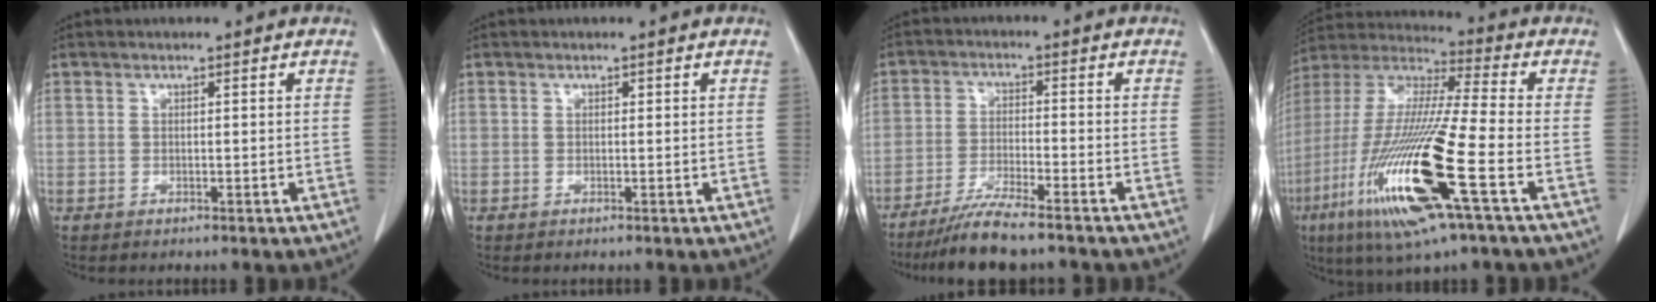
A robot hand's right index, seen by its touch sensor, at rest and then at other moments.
{"total": 0.0}
{"total": 7.6, "force": [-6.3, 0.0, 4.3], "torque": [-0.075, -0.021, -0.110]}
{"total": 22.0, "force": [-7.8, 1.5, 20.5], "torque": [-0.448, -0.038, -0.151]}